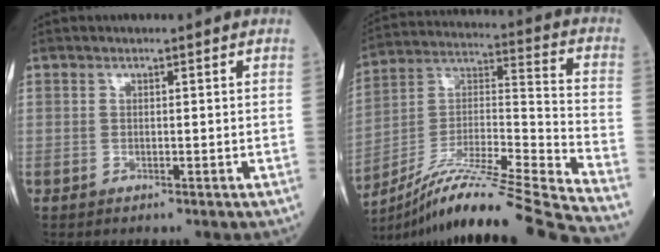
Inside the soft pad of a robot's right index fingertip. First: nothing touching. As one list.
[{"total": 25.7, "force": [-21.9, -1.7, 13.5], "torque": [-0.205, -0.015, -0.368]}]